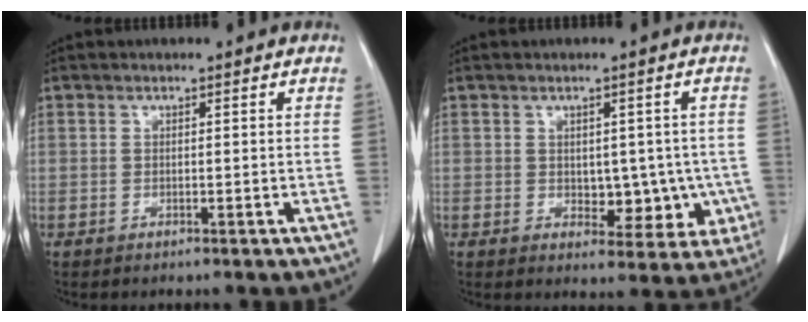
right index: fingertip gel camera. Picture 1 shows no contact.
{"total": 6.9, "force": [-0.8, 4.5, 5.1], "torque": [-0.043, 0.010, 0.002]}